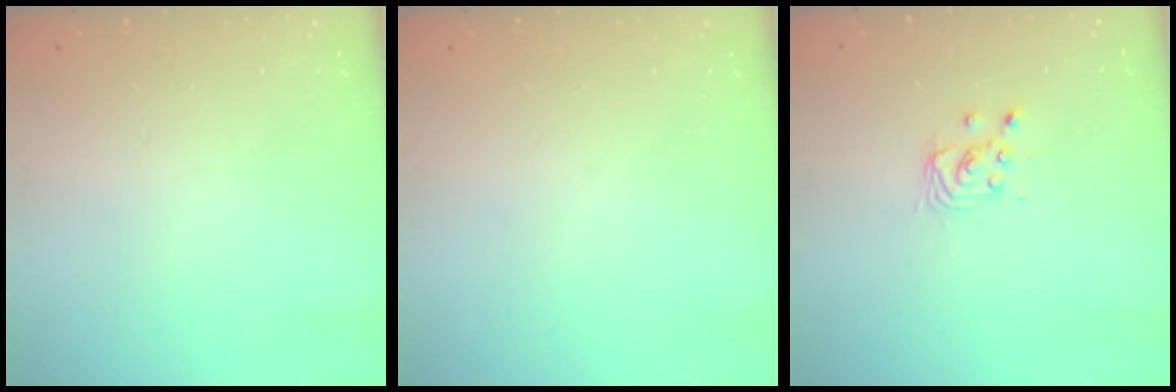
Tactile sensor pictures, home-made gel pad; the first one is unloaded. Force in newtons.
{"total": 0.0}
{"total": 2.8, "press": 2.8, "slide": 0.2}